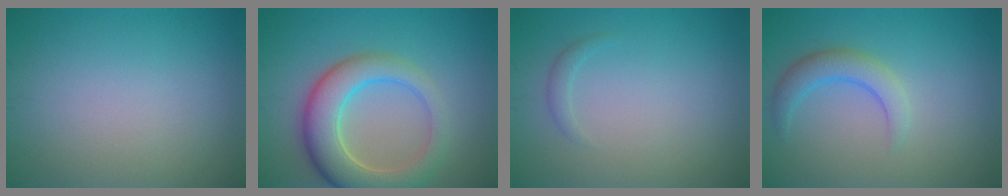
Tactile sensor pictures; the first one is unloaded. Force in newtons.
{"total": 7.3, "press": 7.3, "slide": 0.7}
{"total": 0.8, "press": 0.8, "slide": 0.0}
{"total": 2.9, "press": 2.9, "slide": 0.2}